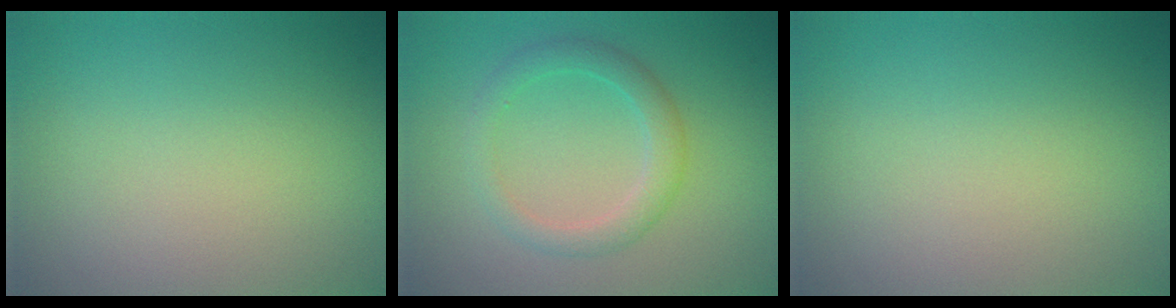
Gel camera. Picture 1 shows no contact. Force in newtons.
{"total": 2.6, "press": 2.6, "slide": 0.1}
{"total": 0.0}